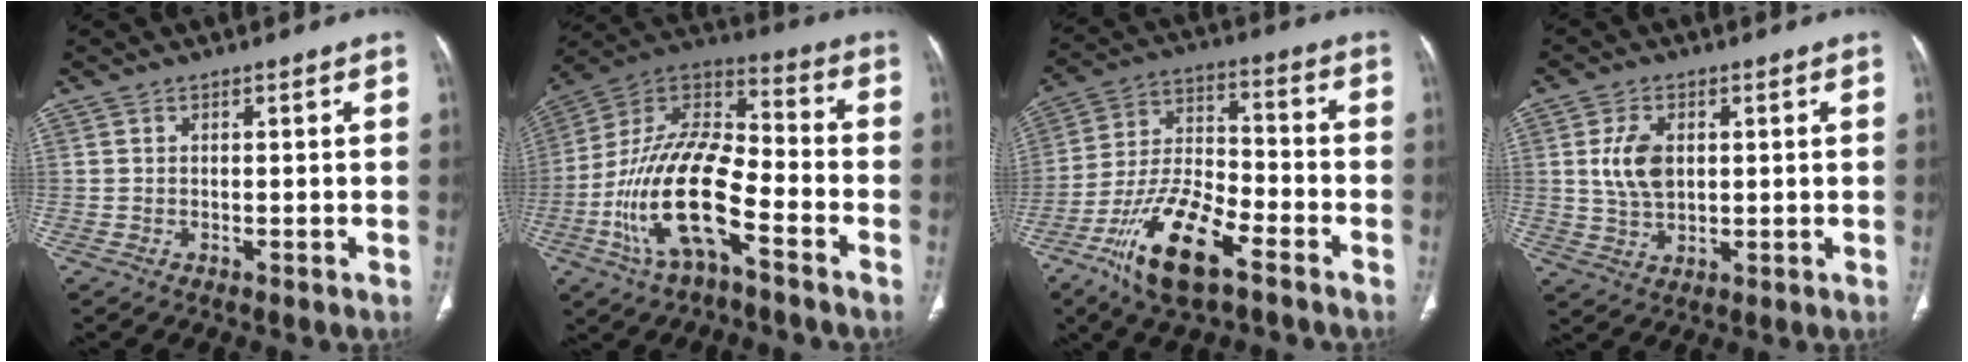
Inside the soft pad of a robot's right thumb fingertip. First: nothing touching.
{"total": 19.5, "force": [-7.8, 8.0, 16.0], "torque": [-0.301, 0.062, -0.146]}
{"total": 16.3, "force": [-9.5, 6.1, 11.8], "torque": [-0.221, 0.050, -0.177]}
{"total": 7.1, "force": [1.3, 4.5, 5.4], "torque": [-0.097, -0.006, 0.029]}